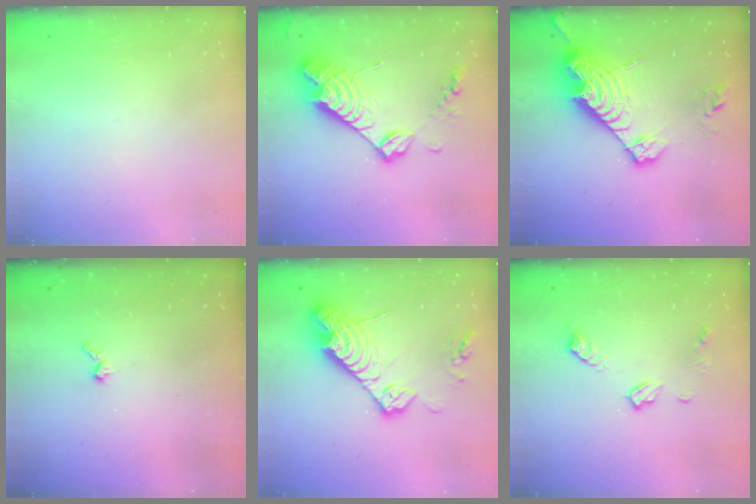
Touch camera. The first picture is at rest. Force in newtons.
{"total": 17.1, "press": 17.0, "slide": 1.3}
{"total": 19.7, "press": 19.7, "slide": 1.8}
{"total": 4.0, "press": 3.9, "slide": 0.5}
{"total": 18.3, "press": 18.2, "slide": 1.4}
{"total": 8.6, "press": 8.6, "slide": 0.3}